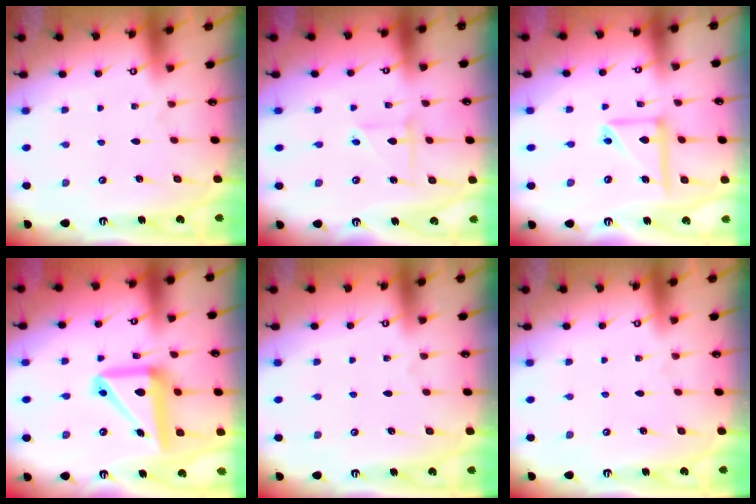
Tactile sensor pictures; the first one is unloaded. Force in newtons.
{"total": 3.3, "press": 3.3, "slide": 0.3}
{"total": 11.6, "press": 11.5, "slide": 1.2}
{"total": 15.7, "press": 15.5, "slide": 2.0}
{"total": 0.9, "press": 0.9, "slide": 0.2}
{"total": 0.0}